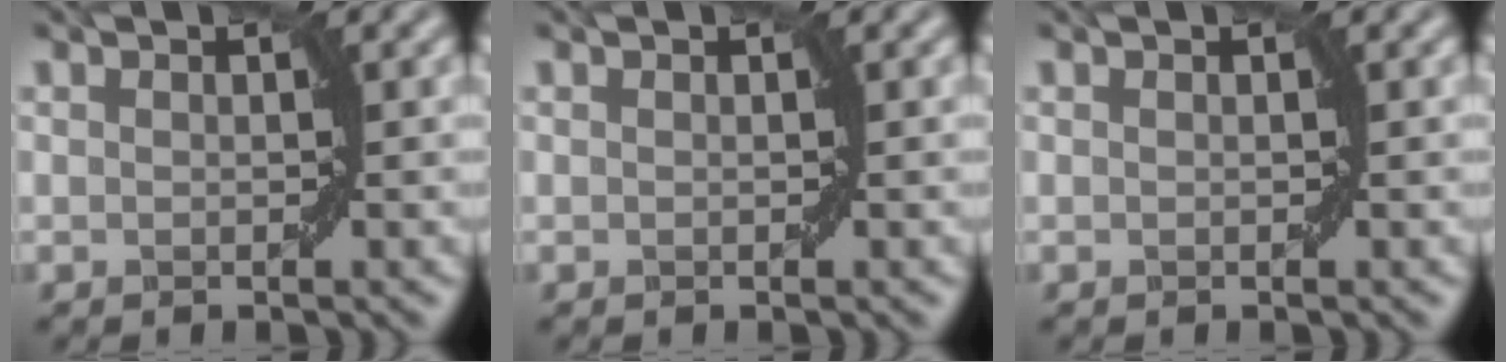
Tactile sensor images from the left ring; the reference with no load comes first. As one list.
[{"total": 0.0}, {"total": 0.0}]